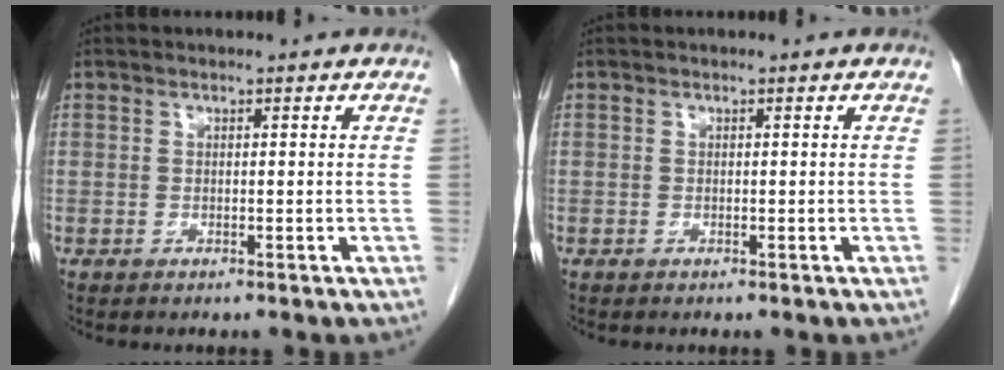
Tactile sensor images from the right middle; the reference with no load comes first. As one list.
[{"total": 0.0}]